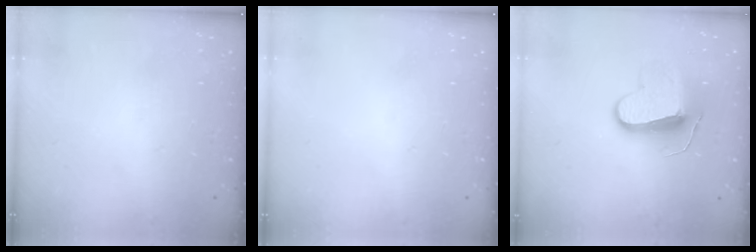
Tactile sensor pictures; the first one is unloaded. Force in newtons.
{"total": 0.0}
{"total": 10.3, "press": 10.2, "slide": 1.2}